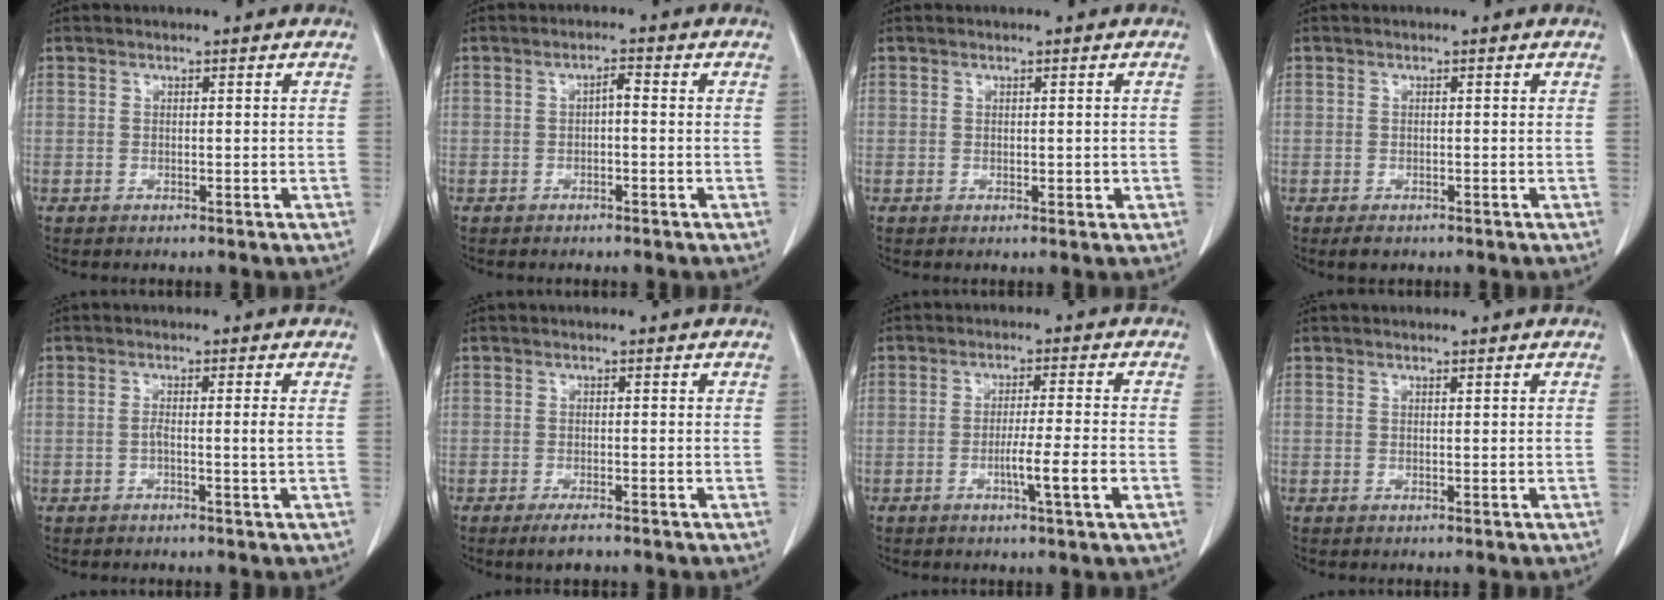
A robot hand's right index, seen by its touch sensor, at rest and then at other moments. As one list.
[{"total": 0.9, "force": [0.0, 0.2, 0.8], "torque": [-0.015, 0.002, 0.000]}, {"total": 1.2, "force": [-0.1, 0.6, 1.0], "torque": [-0.012, -0.002, 0.002]}, {"total": 2.0, "force": [-1.4, 1.1, 0.8], "torque": [-0.019, -0.001, -0.017]}, {"total": 2.1, "force": [-0.4, -0.5, 2.0], "torque": [-0.034, -0.001, -0.007]}, {"total": 2.5, "force": [-1.9, 0.3, 1.6], "torque": [-0.033, -0.006, -0.032]}, {"total": 6.0, "force": [-2.1, -0.6, 5.6], "torque": [-0.088, -0.009, -0.034]}, {"total": 0.0}]